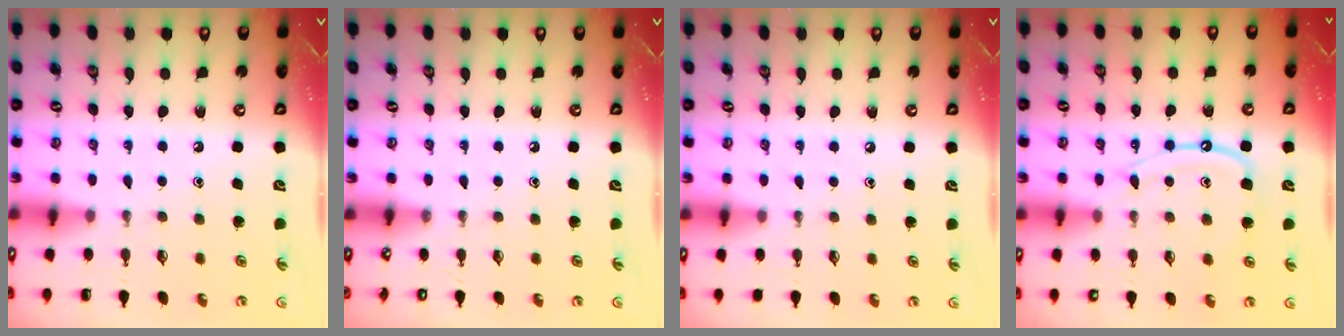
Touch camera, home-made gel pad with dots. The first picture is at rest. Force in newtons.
{"total": 0.0}
{"total": 1.5, "press": 1.5, "slide": 0.2}
{"total": 11.4, "press": 11.4, "slide": 1.2}